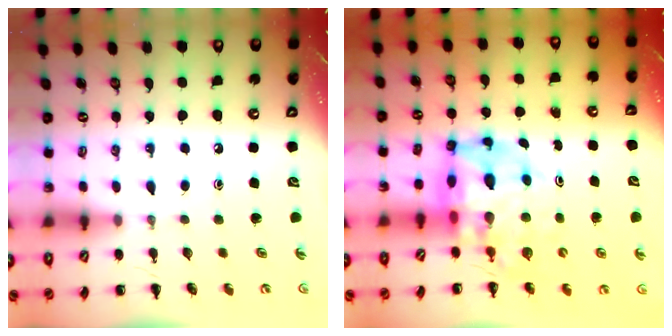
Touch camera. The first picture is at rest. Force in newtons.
{"total": 11.0, "press": 10.4, "slide": 3.4}